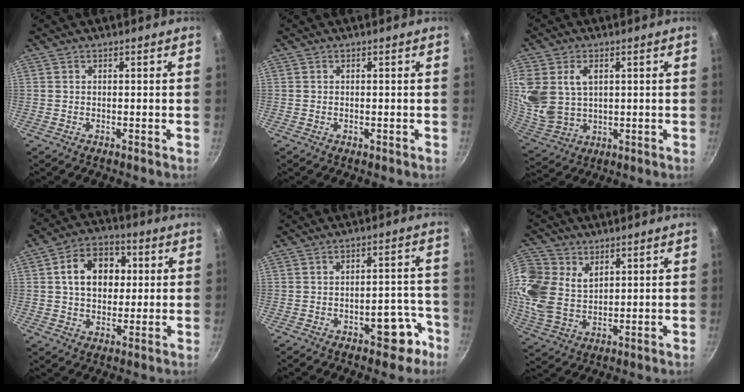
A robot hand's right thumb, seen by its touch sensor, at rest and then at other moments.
{"total": 0.5, "force": [-0.2, 0.3, 0.4], "torque": [-0.005, 0.000, -0.003]}
{"total": 15.6, "force": [3.9, 11.5, 9.9], "torque": [-0.217, -0.010, 0.090]}
{"total": 12.2, "force": [2.1, 9.1, 7.9], "torque": [-0.093, 0.015, 0.022]}
{"total": 7.4, "force": [-4.2, 3.8, 4.7], "torque": [-0.019, 0.046, -0.042]}
{"total": 13.0, "force": [4.7, 9.7, 7.2], "torque": [-0.151, -0.019, 0.091]}